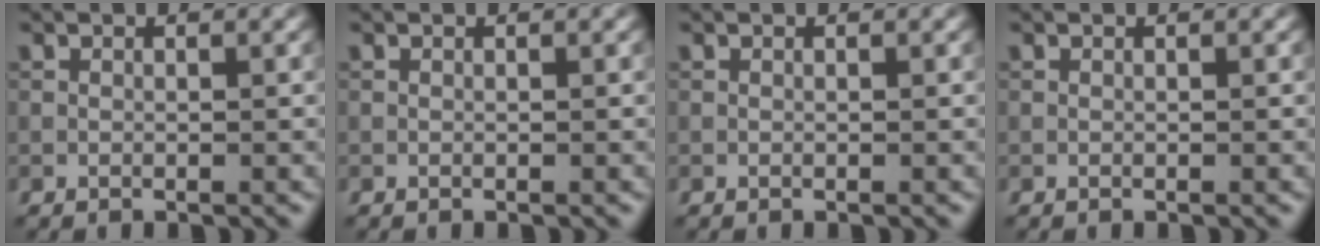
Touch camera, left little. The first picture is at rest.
{"total": 0.0}
{"total": 0.0}
{"total": 0.0}